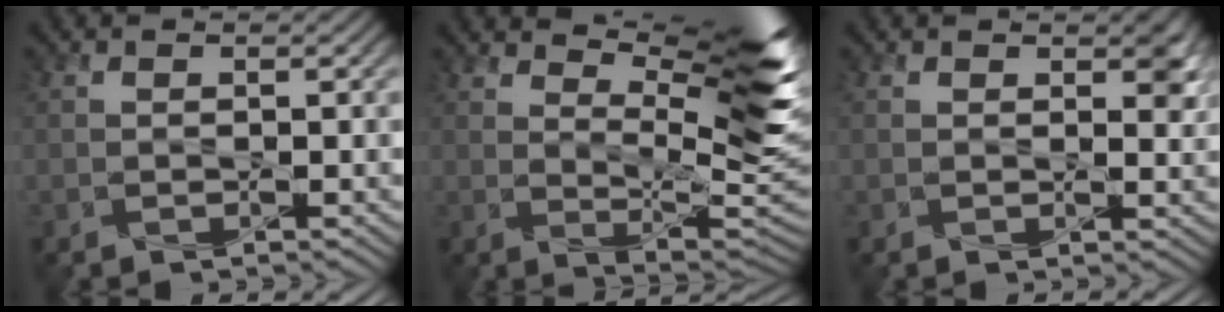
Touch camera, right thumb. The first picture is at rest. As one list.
[{"total": 12.2, "force": [6.2, 3.3, 9.9], "torque": [-0.164, 0.000, 0.106]}, {"total": 2.7, "force": [1.3, 1.3, 2.0], "torque": [-0.028, -0.006, 0.023]}]